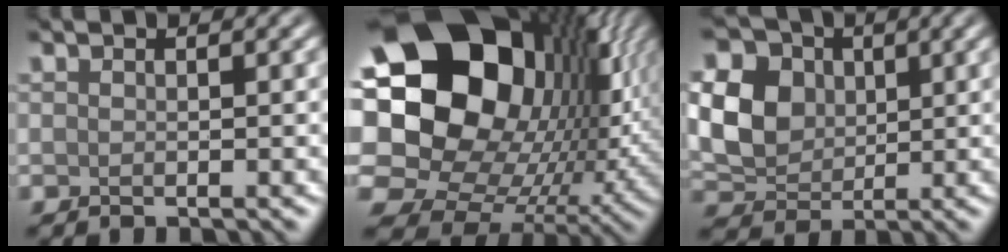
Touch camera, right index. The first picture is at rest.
{"total": 21.7, "force": [4.4, 16.1, 13.9], "torque": [-0.253, -0.013, 0.084]}
{"total": 7.6, "force": [1.3, 5.9, 4.5], "torque": [-0.115, 0.008, 0.021]}